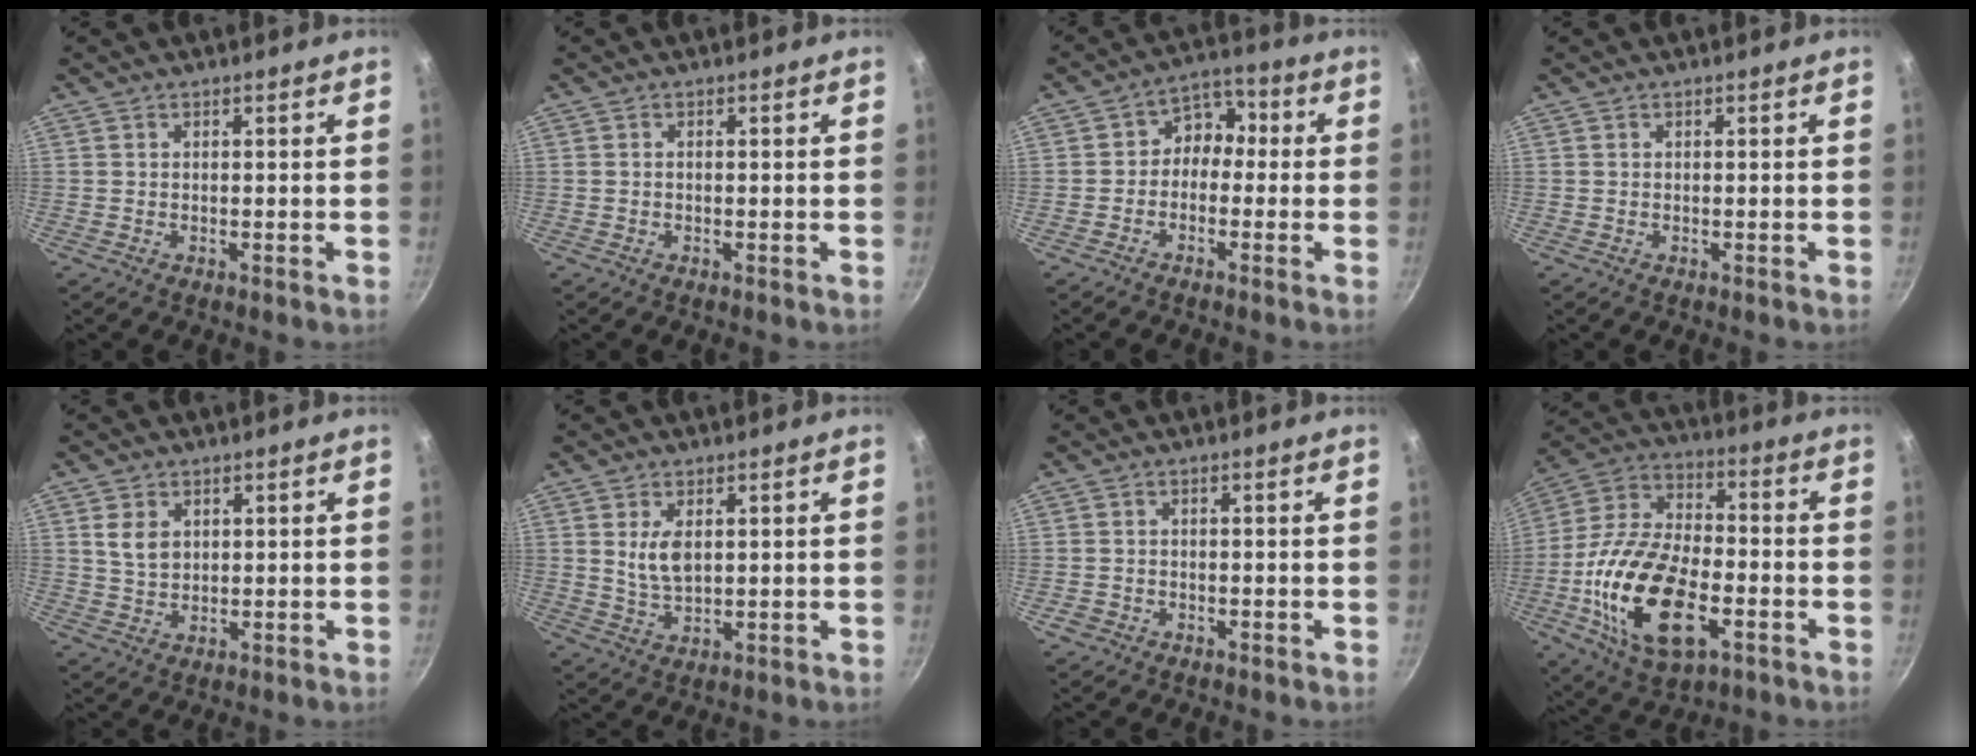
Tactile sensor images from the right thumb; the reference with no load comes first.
{"total": 0.0}
{"total": 6.0, "force": [-0.9, 4.9, 3.3], "torque": [-0.010, 0.031, -0.035]}
{"total": 0.0}
{"total": 4.6, "force": [1.5, 3.3, 2.9], "torque": [-0.044, -0.006, 0.032]}
{"total": 5.3, "force": [1.4, 2.8, 4.2], "torque": [-0.074, -0.017, 0.032]}
{"total": 1.7, "force": [-0.9, 1.3, 0.6], "torque": [-0.013, 0.008, -0.011]}
{"total": 23.1, "force": [-6.3, 12.4, 18.4], "torque": [-0.350, 0.025, -0.115]}